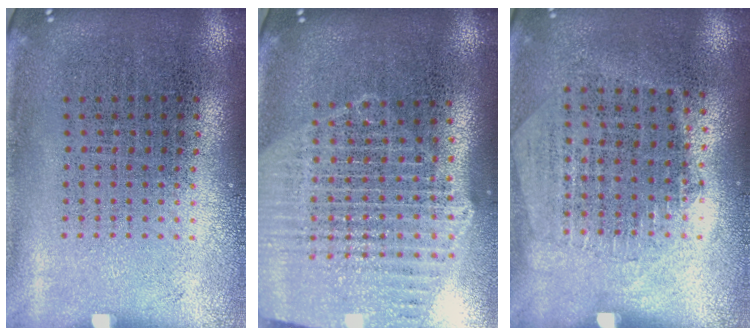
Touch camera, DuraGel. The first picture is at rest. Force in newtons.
{"total": 2.3, "press": 2.0, "slide": 1.1}
{"total": 1.3, "press": 1.1, "slide": 0.6}